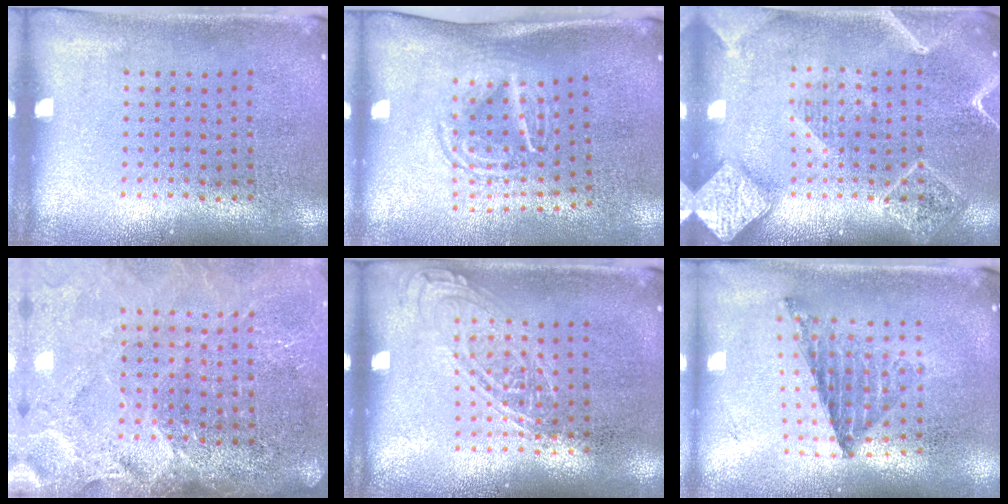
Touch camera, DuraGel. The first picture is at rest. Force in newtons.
{"total": 1.7, "press": 1.1, "slide": 1.2}
{"total": 2.3, "press": 2.2, "slide": 0.3}
{"total": 3.7, "press": 3.2, "slide": 1.9}
{"total": 1.0, "press": 1.0, "slide": 0.1}
{"total": 0.8, "press": 0.8, "slide": 0.1}